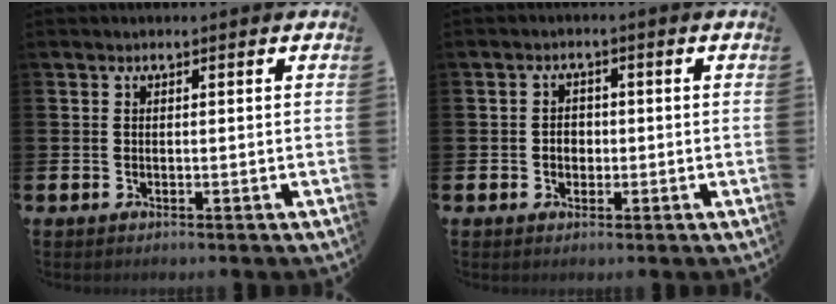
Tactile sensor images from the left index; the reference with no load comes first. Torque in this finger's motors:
{"motor_torque": [0.21, 0.17, 0.04, 0.03]}